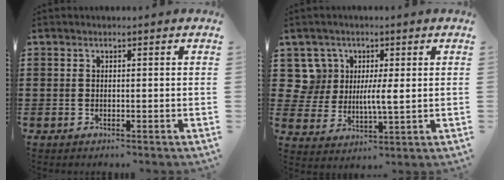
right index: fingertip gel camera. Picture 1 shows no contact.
{"total": 5.6, "force": [1.8, 4.4, 3.0], "torque": [-0.071, 0.012, 0.032]}